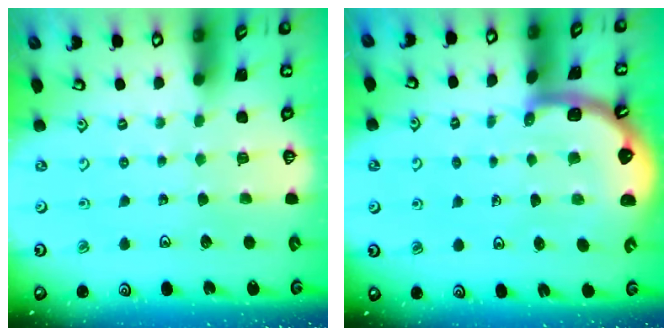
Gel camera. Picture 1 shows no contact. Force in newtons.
{"total": 4.5, "press": 4.4, "slide": 0.7}